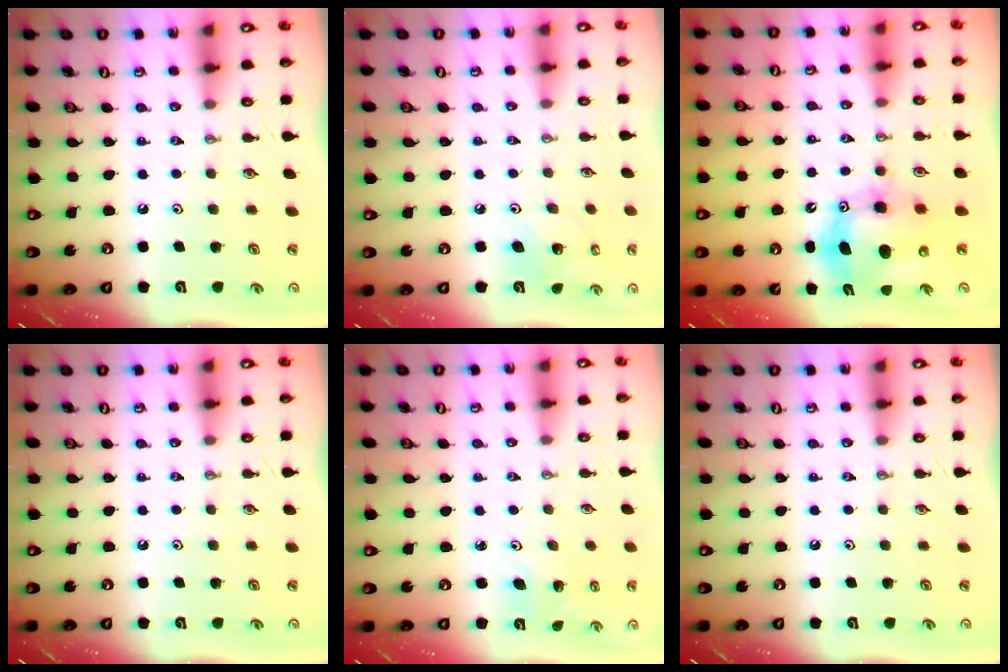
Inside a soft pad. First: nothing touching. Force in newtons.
{"total": 6.5, "press": 6.3, "slide": 1.8}
{"total": 11.6, "press": 11.4, "slide": 2.5}
{"total": 0.0}
{"total": 4.1, "press": 3.5, "slide": 2.0}
{"total": 0.0}